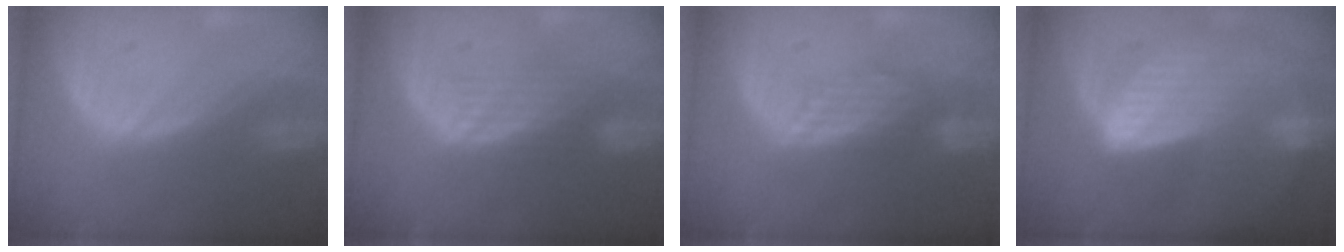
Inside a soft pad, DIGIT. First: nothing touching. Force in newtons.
{"total": 4.3, "press": 3.6, "slide": 2.3}
{"total": 3.6, "press": 3.2, "slide": 1.7}
{"total": 7.1, "press": 7.0, "slide": 1.1}